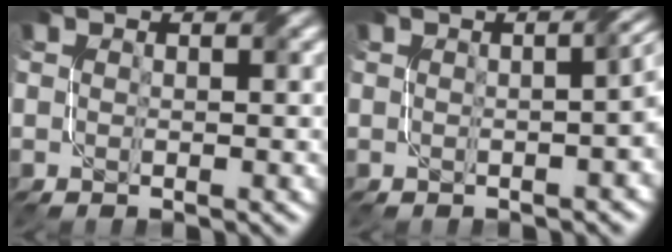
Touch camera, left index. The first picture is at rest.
{"total": 4.2, "force": [-0.3, 1.9, 3.8], "torque": [-0.015, 0.006, 0.000]}